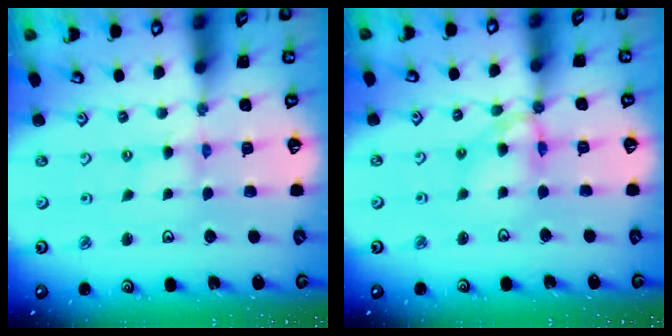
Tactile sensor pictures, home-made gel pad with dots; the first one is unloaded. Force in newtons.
{"total": 10.2, "press": 10.1, "slide": 0.8}